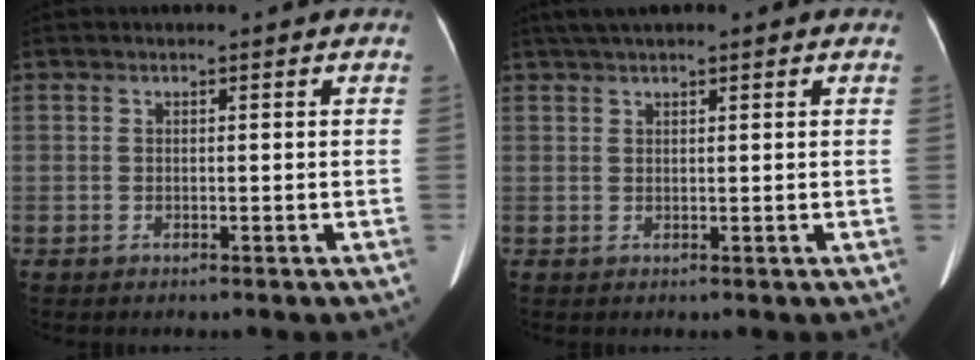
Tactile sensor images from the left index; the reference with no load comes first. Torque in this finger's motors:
{"motor_torque": [0.68, -0.73, 0.22, 0.07]}